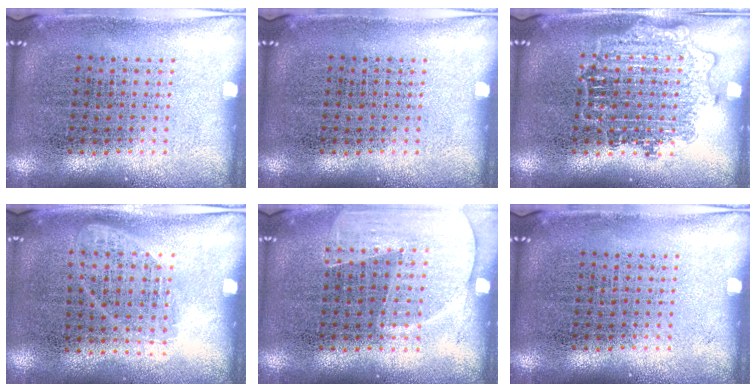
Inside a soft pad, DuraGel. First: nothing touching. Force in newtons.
{"total": 0.0}
{"total": 2.8, "press": 2.8, "slide": 0.5}
{"total": 1.1, "press": 0.9, "slide": 0.6}
{"total": 1.4, "press": 1.3, "slide": 0.5}
{"total": 0.0}